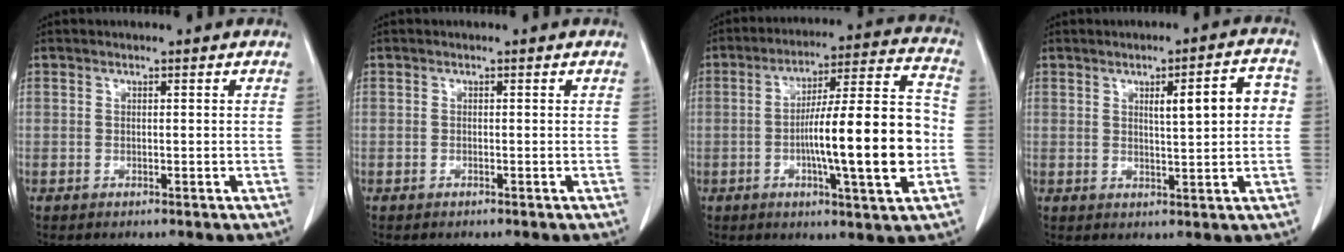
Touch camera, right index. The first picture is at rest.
{"total": 0.0}
{"total": 17.6, "force": [-3.0, 1.3, 17.3], "torque": [-0.274, 0.011, -0.046]}
{"total": 7.2, "force": [1.4, 1.4, 7.0], "torque": [-0.098, 0.018, 0.021]}